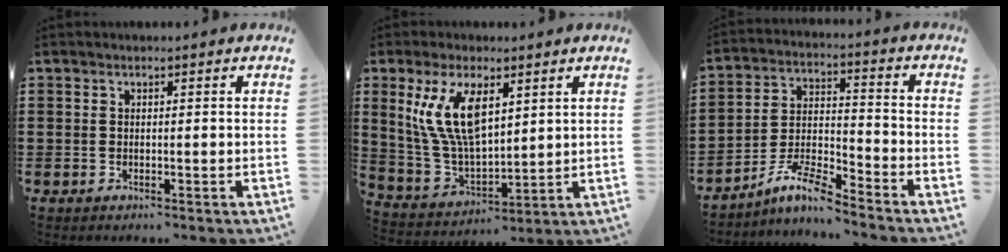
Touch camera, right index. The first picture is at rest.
{"total": 11.0, "force": [4.2, 4.8, 8.9], "torque": [-0.201, 0.000, 0.073]}
{"total": 7.7, "force": [-6.5, 1.0, 4.1], "torque": [-0.091, -0.001, -0.127]}